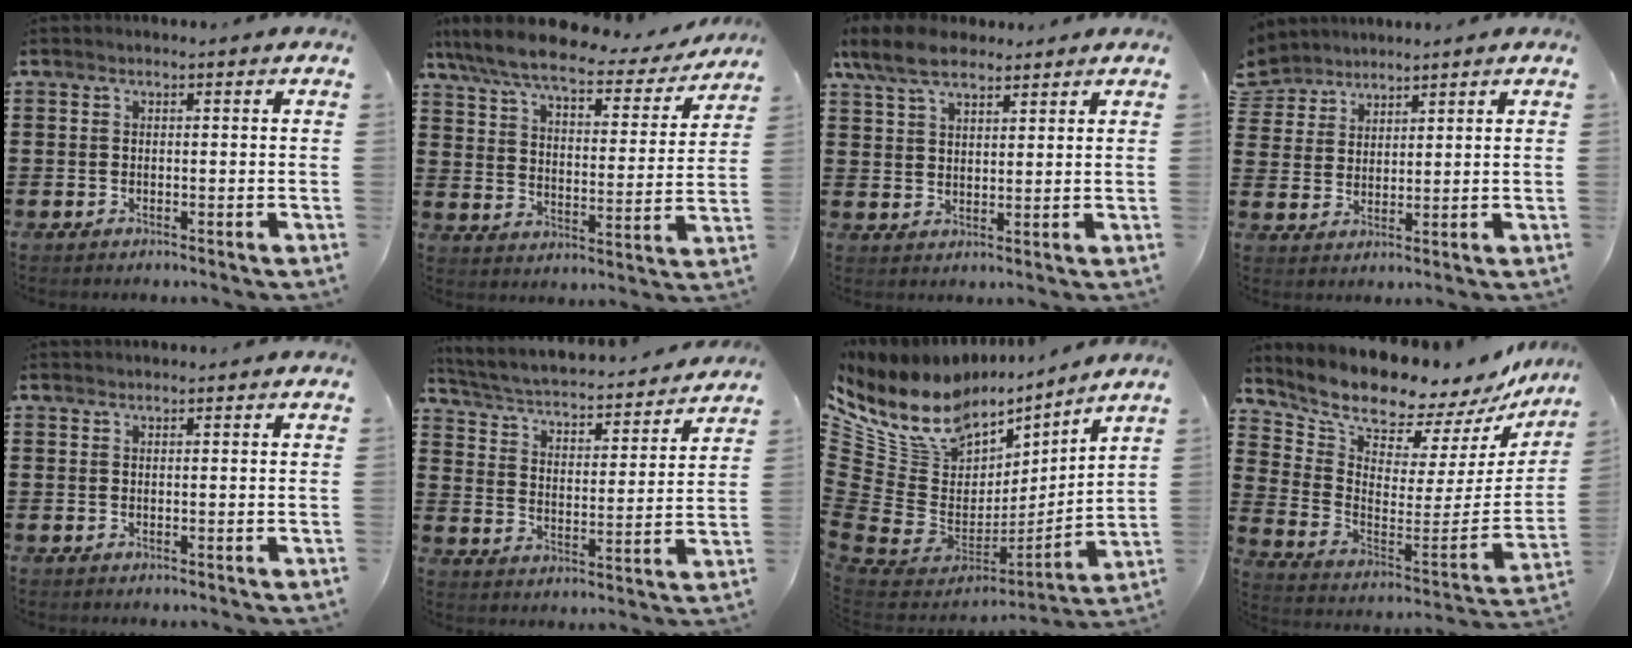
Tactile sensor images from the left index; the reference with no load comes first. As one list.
[{"total": 7.7, "force": [6.1, 1.3, 4.4], "torque": [-0.111, -0.031, 0.101]}, {"total": 7.5, "force": [5.9, 2.9, 3.6], "torque": [-0.088, -0.003, 0.111]}, {"total": 4.1, "force": [3.6, 1.9, -0.6], "torque": [-0.010, -0.012, 0.066]}, {"total": 0.8, "force": [0.8, 0.0, 0.1], "torque": [-0.004, 0.000, 0.016]}, {"total": 3.1, "force": [2.8, 0.5, 1.2], "torque": [-0.042, -0.030, 0.036]}, {"total": 10.8, "force": [6.6, 7.5, 4.0], "torque": [-0.131, -0.058, 0.120]}, {"total": 8.5, "force": [8.1, 1.7, 1.8], "torque": [-0.081, -0.081, 0.137]}]